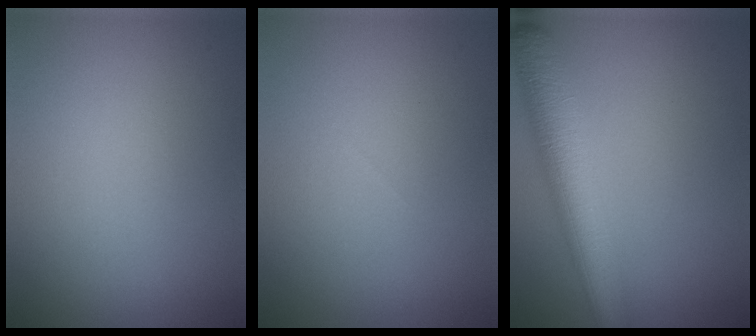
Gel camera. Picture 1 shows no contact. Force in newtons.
{"total": 0.0}
{"total": 7.0, "press": 7.0, "slide": 0.3}